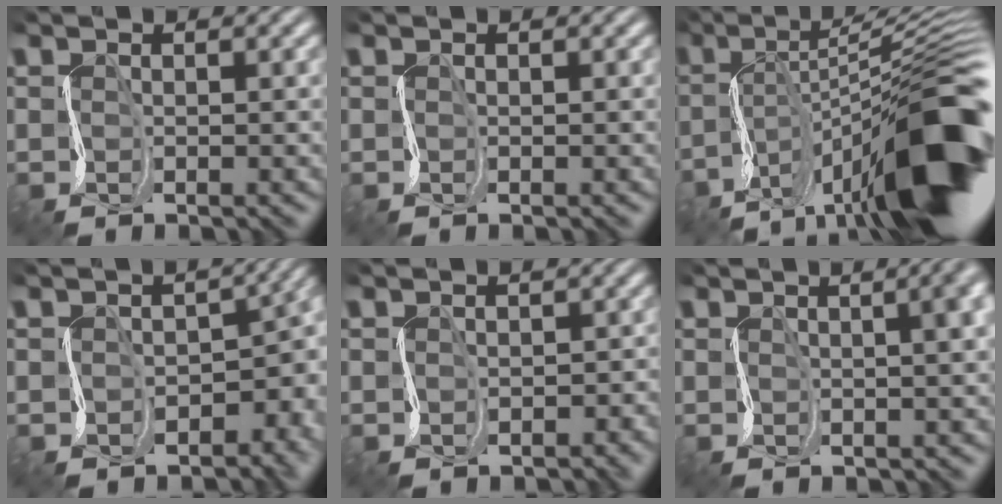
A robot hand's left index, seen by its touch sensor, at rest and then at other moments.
{"total": 0.0}
{"total": 15.4, "force": [-5.7, 4.5, 13.5], "torque": [-0.187, 0.019, -0.104]}
{"total": 8.1, "force": [-3.0, 4.8, 5.9], "torque": [-0.043, -0.016, -0.028]}
{"total": 1.8, "force": [-1.0, 1.3, 0.7], "torque": [0.000, -0.005, -0.015]}
{"total": 8.3, "force": [1.9, 4.4, 6.8], "torque": [-0.033, 0.042, -0.013]}